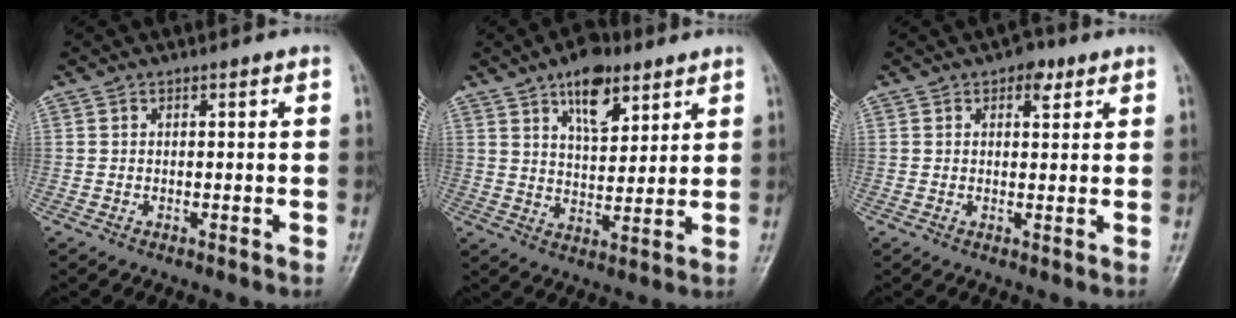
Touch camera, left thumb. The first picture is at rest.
{"total": 10.3, "force": [5.9, 5.1, 6.7], "torque": [-0.082, -0.031, 0.097]}
{"total": 3.4, "force": [1.8, 2.0, 2.0], "torque": [-0.012, -0.003, 0.021]}